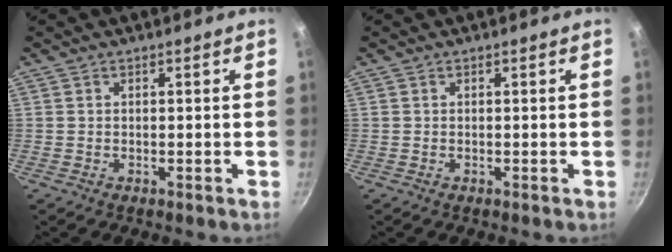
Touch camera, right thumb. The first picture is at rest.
{"total": 0.0}